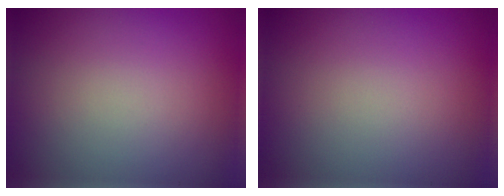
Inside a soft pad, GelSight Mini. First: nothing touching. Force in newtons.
{"total": 0.0}